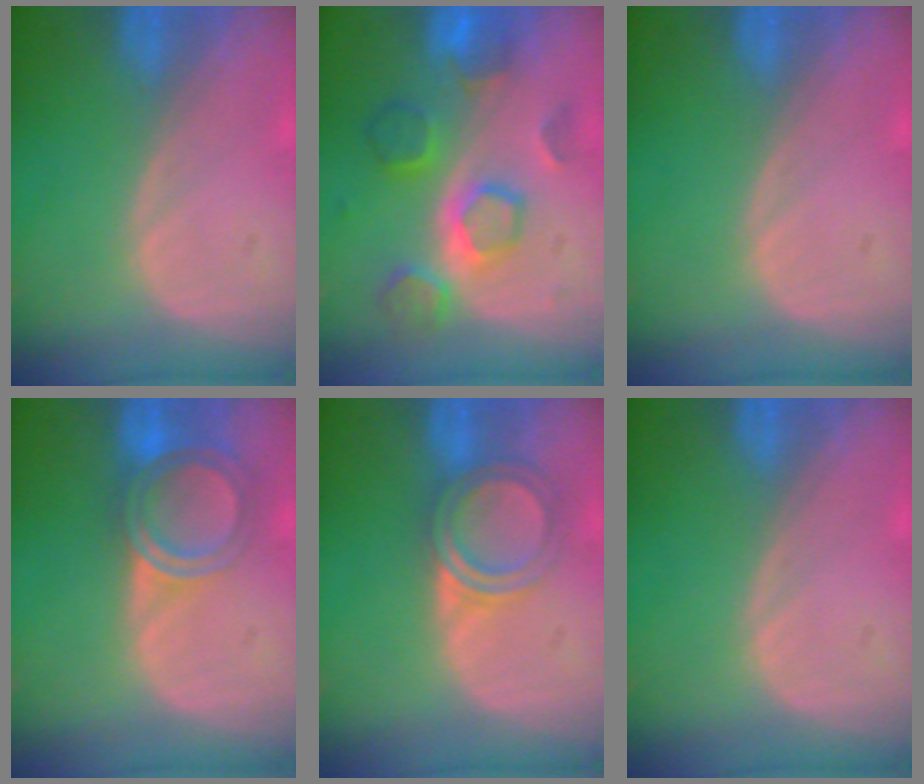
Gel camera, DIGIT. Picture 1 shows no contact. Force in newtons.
{"total": 8.2, "press": 7.7, "slide": 2.9}
{"total": 0.0}
{"total": 6.1, "press": 5.3, "slide": 3.0}
{"total": 4.8, "press": 4.6, "slide": 1.3}
{"total": 0.0}